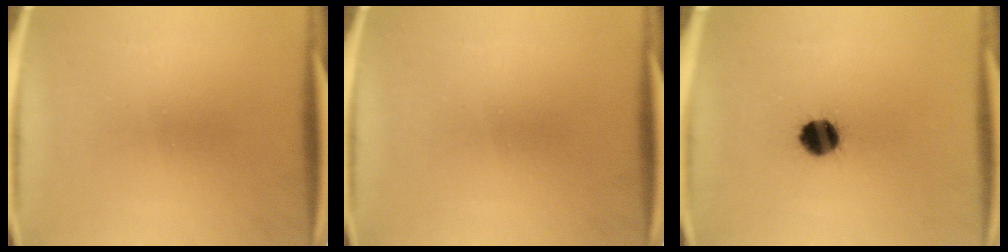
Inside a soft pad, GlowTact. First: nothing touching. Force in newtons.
{"total": 0.0}
{"total": 7.9}